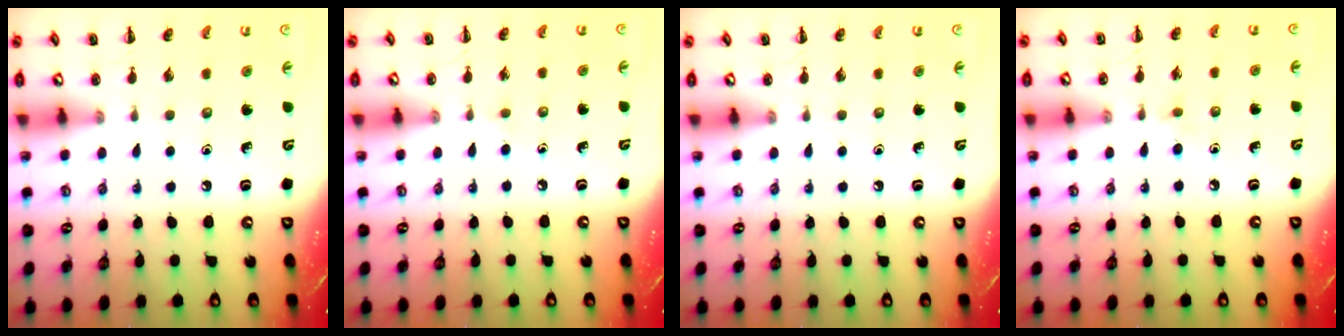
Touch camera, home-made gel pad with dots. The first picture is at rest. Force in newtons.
{"total": 1.6, "press": 1.4, "slide": 0.8}
{"total": 0.0}
{"total": 3.9, "press": 3.7, "slide": 1.4}